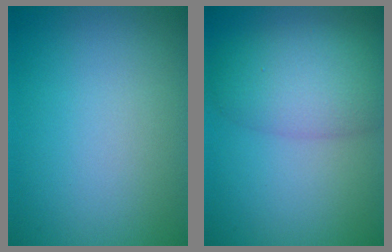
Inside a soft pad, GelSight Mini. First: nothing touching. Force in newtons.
{"total": 5.7, "press": 5.7, "slide": 0.1}